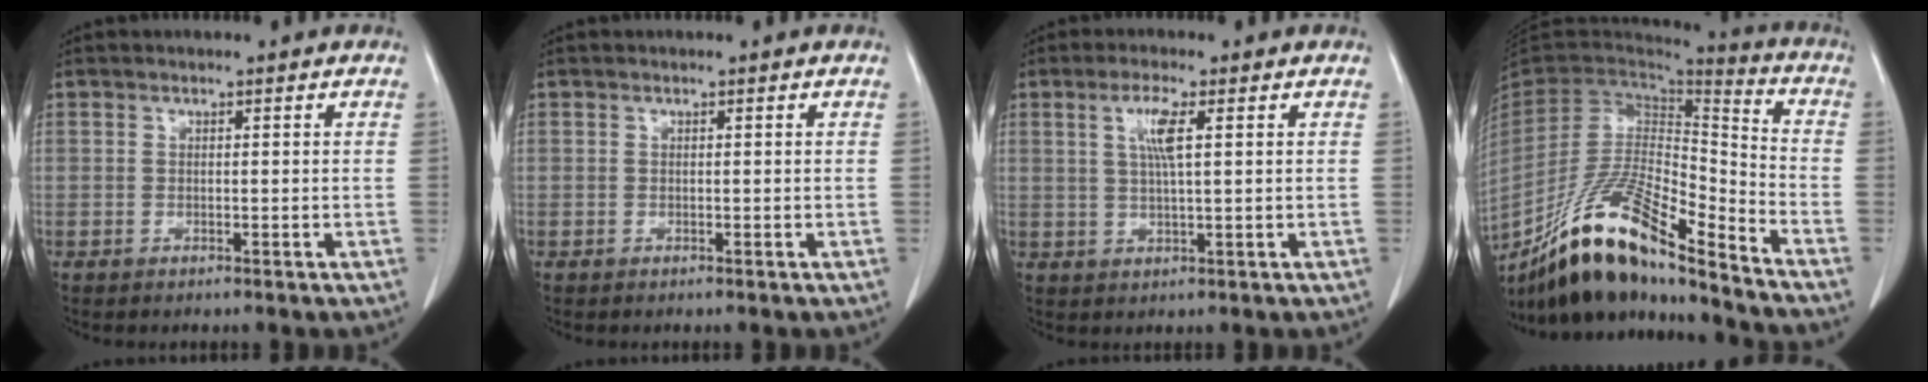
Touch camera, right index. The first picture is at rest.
{"total": 0.0}
{"total": 4.5, "force": [1.5, 0.2, 4.2], "torque": [-0.085, 0.002, 0.030]}
{"total": 19.8, "force": [-15.3, 3.0, 12.2], "torque": [-0.238, -0.005, -0.282]}